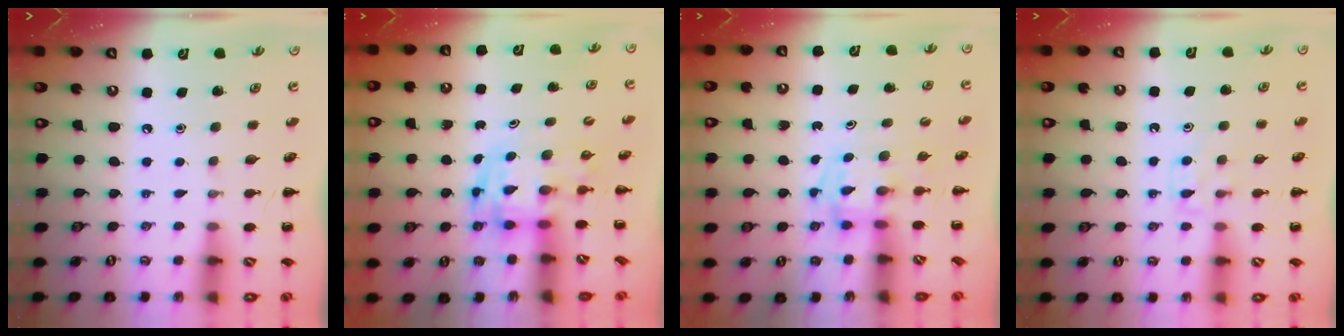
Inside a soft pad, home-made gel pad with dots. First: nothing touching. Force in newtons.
{"total": 3.5, "press": 3.5, "slide": 0.6}
{"total": 2.9, "press": 2.9, "slide": 0.2}
{"total": 5.4, "press": 5.2, "slide": 1.5}